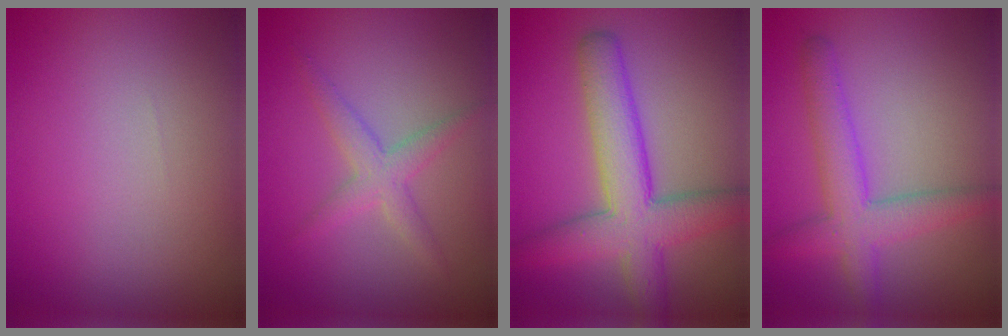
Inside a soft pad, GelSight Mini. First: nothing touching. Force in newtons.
{"total": 2.5, "press": 2.5, "slide": 0.1}
{"total": 7.2, "press": 7.2, "slide": 0.2}
{"total": 4.6, "press": 4.6, "slide": 0.1}